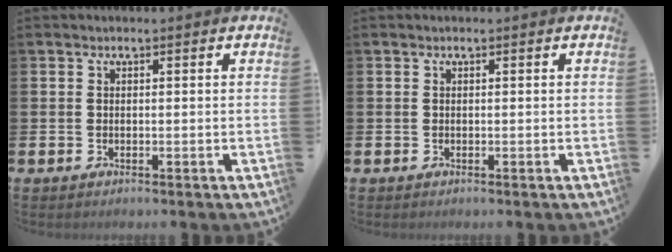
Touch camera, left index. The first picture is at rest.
{"total": 0.0}